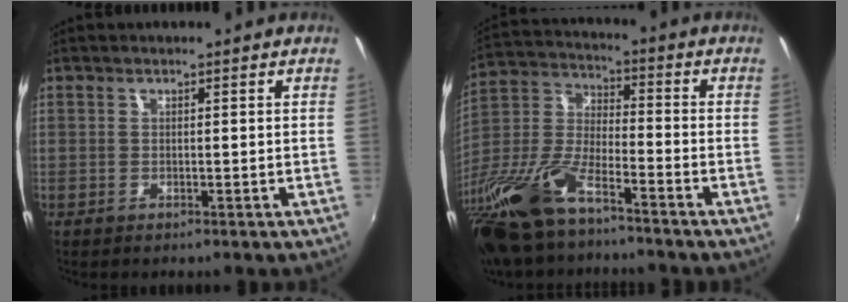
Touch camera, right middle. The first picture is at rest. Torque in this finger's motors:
{"motor_torque": [1.08, -1.06, 0.43, 0.21]}